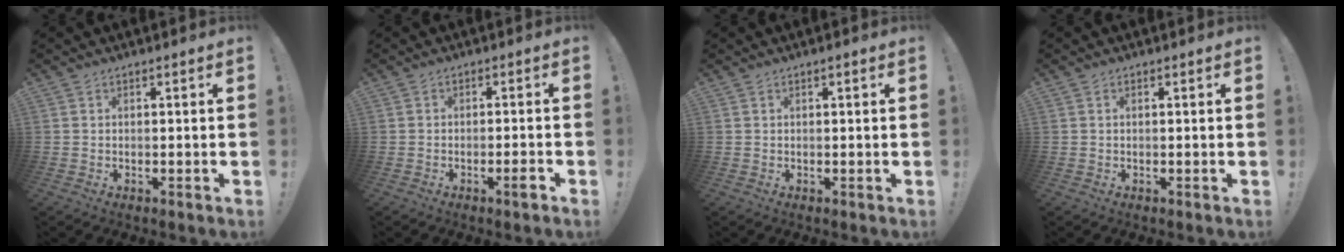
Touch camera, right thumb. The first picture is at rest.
{"total": 3.1, "force": [-1.7, 0.2, 2.7], "torque": [-0.038, 0.001, -0.027]}
{"total": 0.5, "force": [0.2, 0.0, 0.5], "torque": [-0.003, -0.002, 0.002]}
{"total": 0.0}